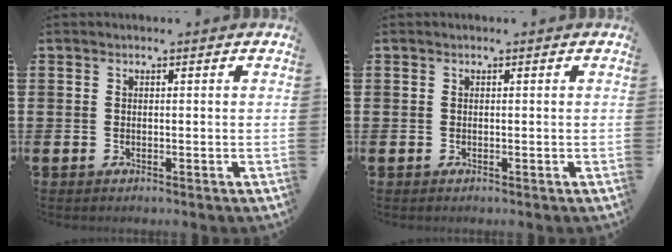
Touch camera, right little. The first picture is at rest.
{"total": 0.0}